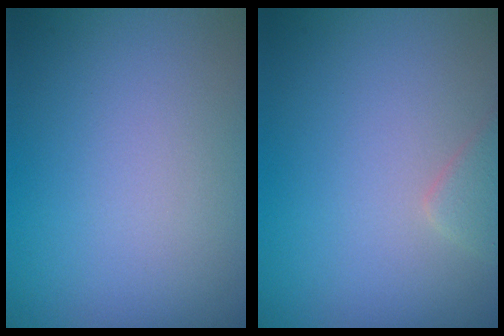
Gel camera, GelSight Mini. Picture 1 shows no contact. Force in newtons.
{"total": 1.5, "press": 1.5, "slide": 0.1}